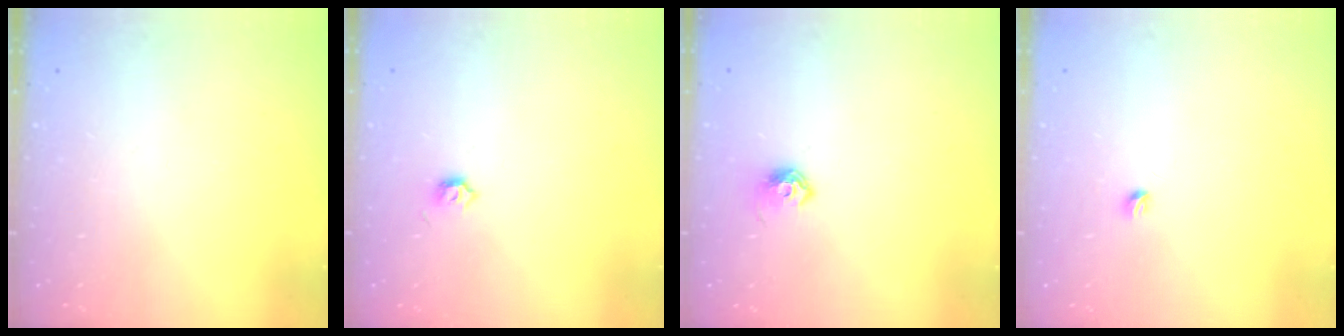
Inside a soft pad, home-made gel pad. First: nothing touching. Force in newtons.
{"total": 4.0, "press": 3.9, "slide": 0.7}
{"total": 7.2, "press": 7.1, "slide": 0.9}
{"total": 3.2, "press": 3.1, "slide": 0.5}